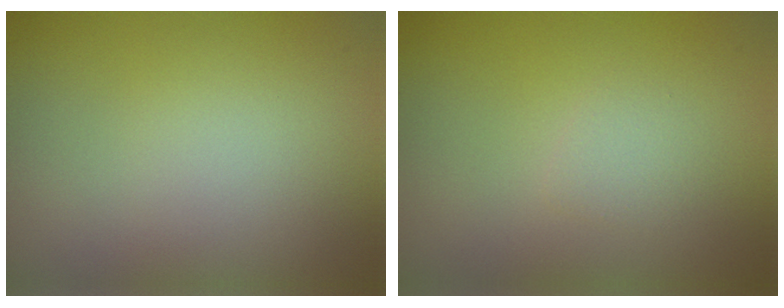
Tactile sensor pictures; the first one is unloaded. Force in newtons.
{"total": 1.0, "press": 1.0, "slide": 0.1}